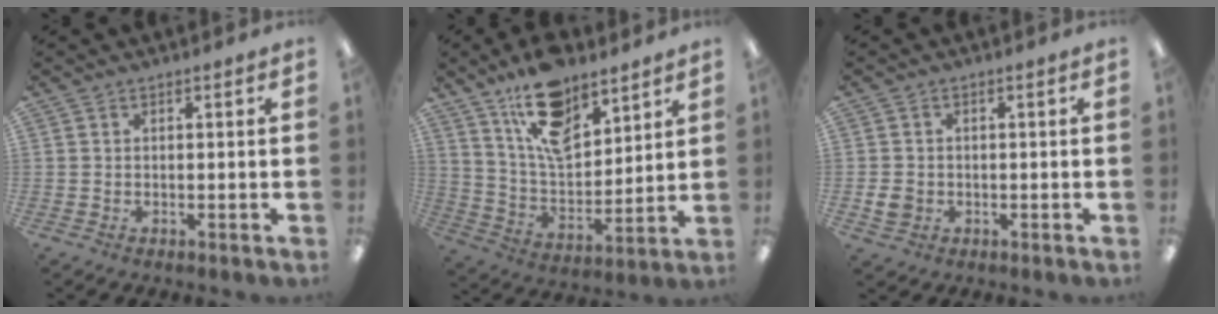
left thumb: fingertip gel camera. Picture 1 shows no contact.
{"total": 15.1, "force": [10.5, 7.3, 8.0], "torque": [-0.145, -0.052, 0.193]}
{"total": 3.1, "force": [-0.5, 2.7, 1.4], "torque": [-0.013, 0.003, -0.009]}